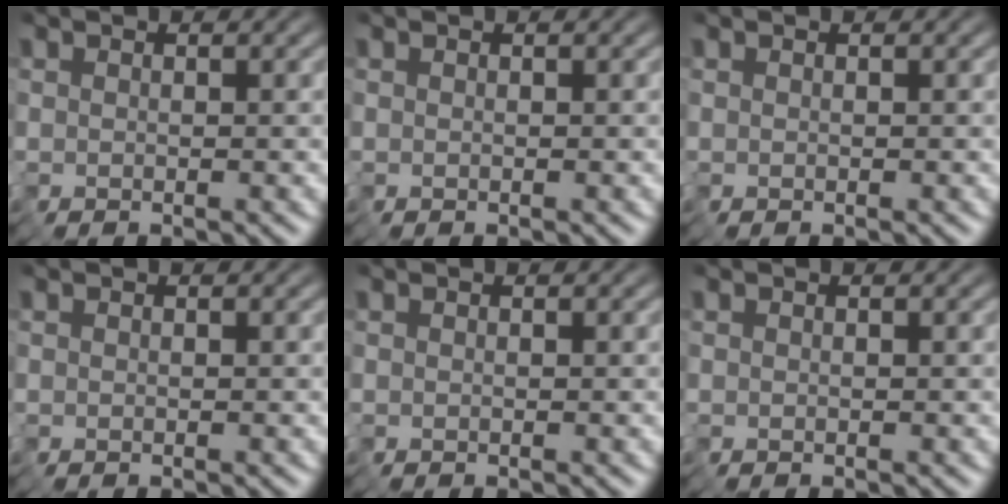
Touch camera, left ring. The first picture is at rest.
{"total": 0.0}
{"total": 0.0}
{"total": 0.0}
{"total": 0.0}
{"total": 0.0}